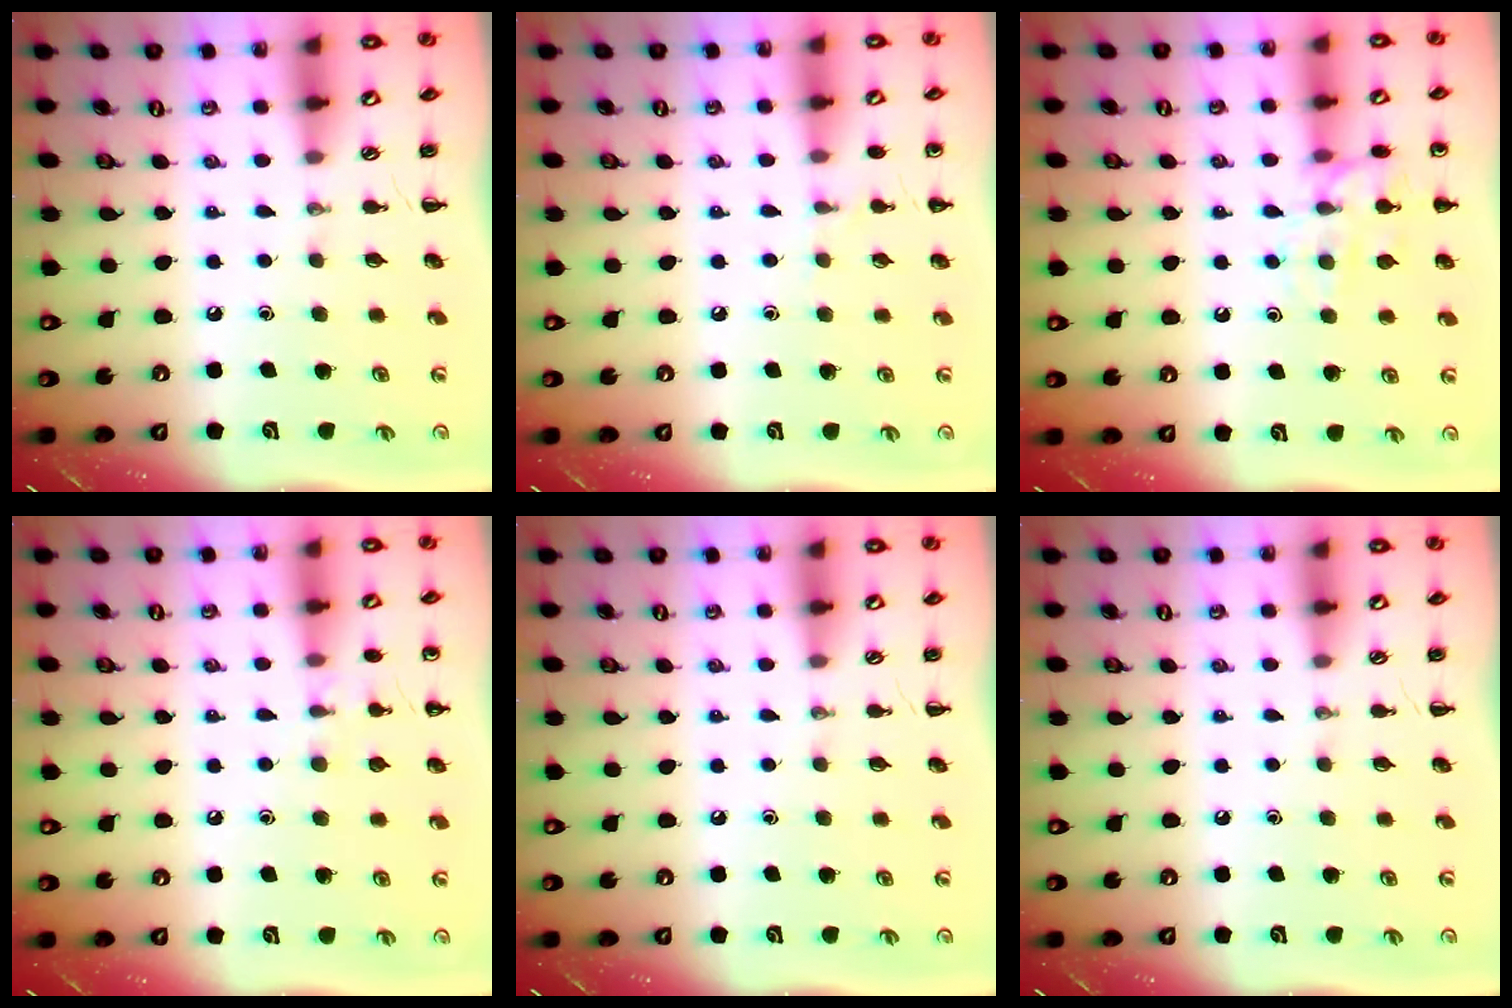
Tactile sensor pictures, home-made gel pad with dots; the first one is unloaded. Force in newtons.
{"total": 6.2, "press": 6.0, "slide": 1.9}
{"total": 12.4, "press": 12.4, "slide": 0.8}
{"total": 5.7, "press": 5.4, "slide": 1.7}
{"total": 0.0}
{"total": 0.0}